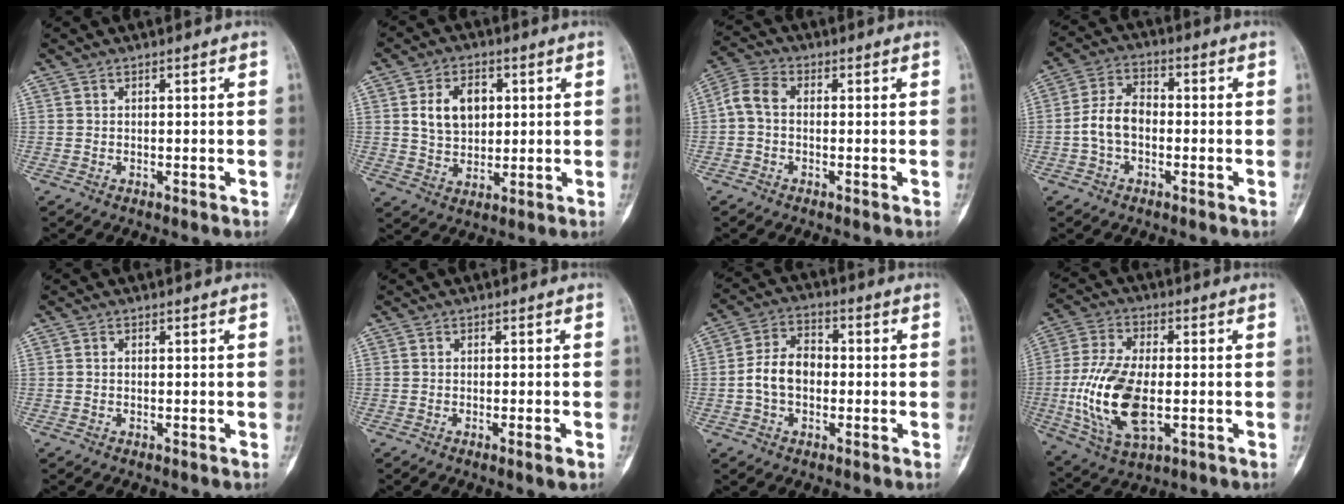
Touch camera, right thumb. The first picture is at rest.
{"total": 8.8, "force": [2.1, 6.3, 5.8], "torque": [-0.074, -0.005, 0.040]}
{"total": 5.0, "force": [-0.3, 3.4, 3.7], "torque": [-0.075, 0.016, -0.018]}
{"total": 7.3, "force": [-1.4, 4.8, 5.3], "torque": [-0.095, 0.028, -0.035]}
{"total": 0.0}
{"total": 2.0, "force": [-1.0, 0.0, 1.8], "torque": [-0.030, -0.005, -0.016]}
{"total": 8.1, "force": [-1.0, 5.7, 5.7], "torque": [-0.095, 0.028, -0.029]}
{"total": 16.4, "force": [-2.4, 8.3, 13.9], "torque": [-0.282, -0.001, -0.038]}